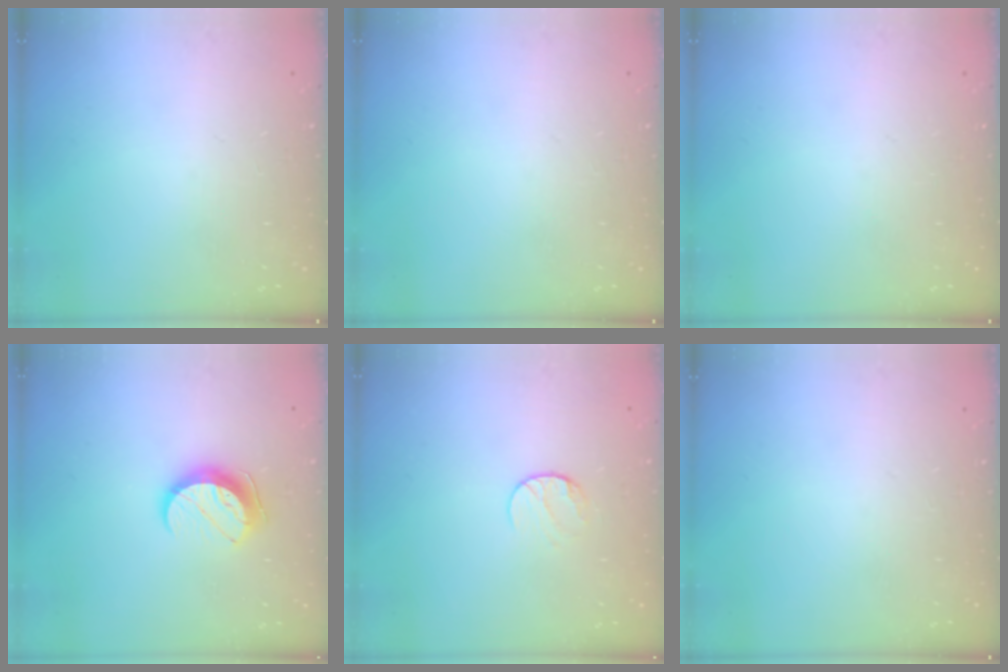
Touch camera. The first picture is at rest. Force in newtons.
{"total": 0.0}
{"total": 0.0}
{"total": 10.1, "press": 10.1, "slide": 0.8}
{"total": 6.7, "press": 6.7, "slide": 0.5}
{"total": 0.0}